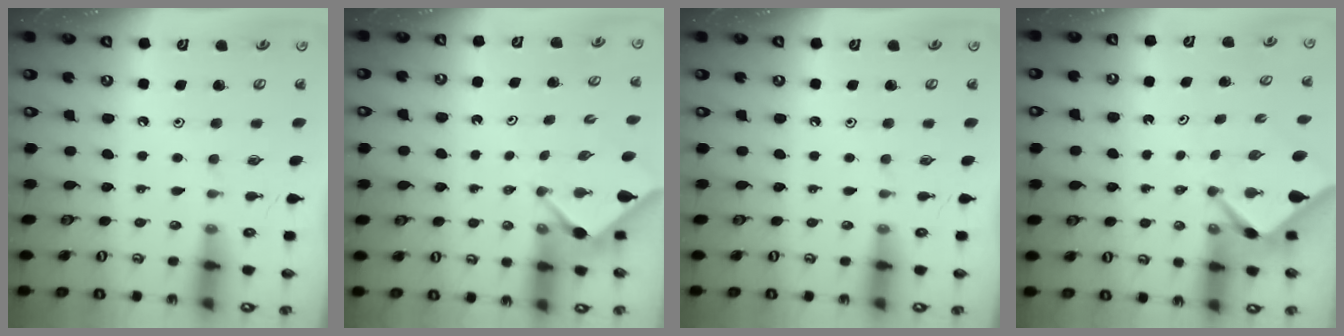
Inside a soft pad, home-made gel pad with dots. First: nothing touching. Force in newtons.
{"total": 2.9, "press": 2.9, "slide": 0.4}
{"total": 0.0}
{"total": 2.5, "press": 2.5, "slide": 0.3}